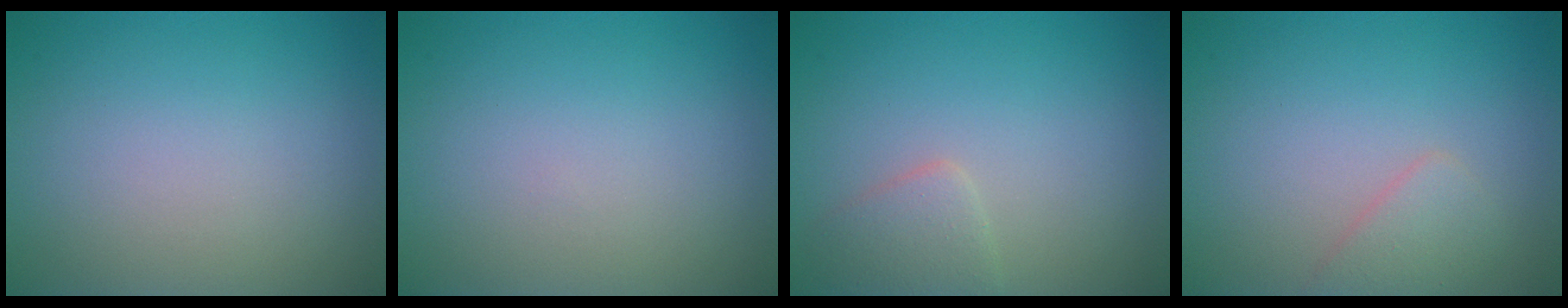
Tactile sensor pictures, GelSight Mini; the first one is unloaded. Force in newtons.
{"total": 0.0}
{"total": 1.9, "press": 1.9, "slide": 0.0}
{"total": 1.6, "press": 1.6, "slide": 0.1}